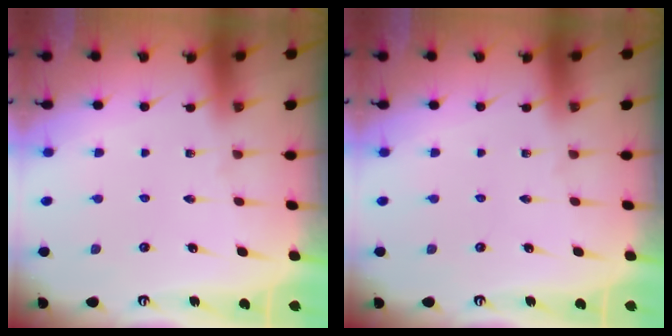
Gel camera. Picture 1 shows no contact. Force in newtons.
{"total": 0.0}